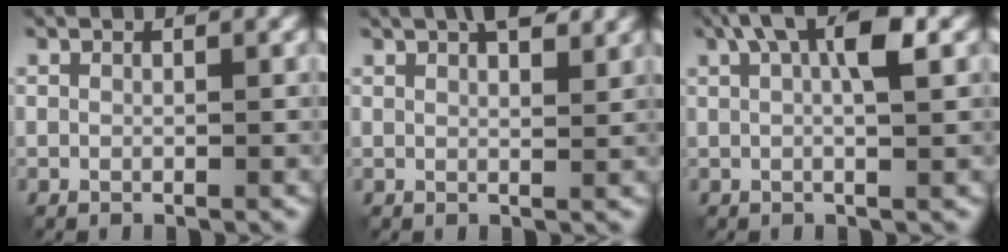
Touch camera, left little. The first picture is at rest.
{"total": 3.5, "force": [2.2, 1.0, 2.5], "torque": [-0.034, 0.007, 0.031]}
{"total": 5.5, "force": [1.8, 1.4, 5.0], "torque": [-0.083, 0.012, 0.025]}